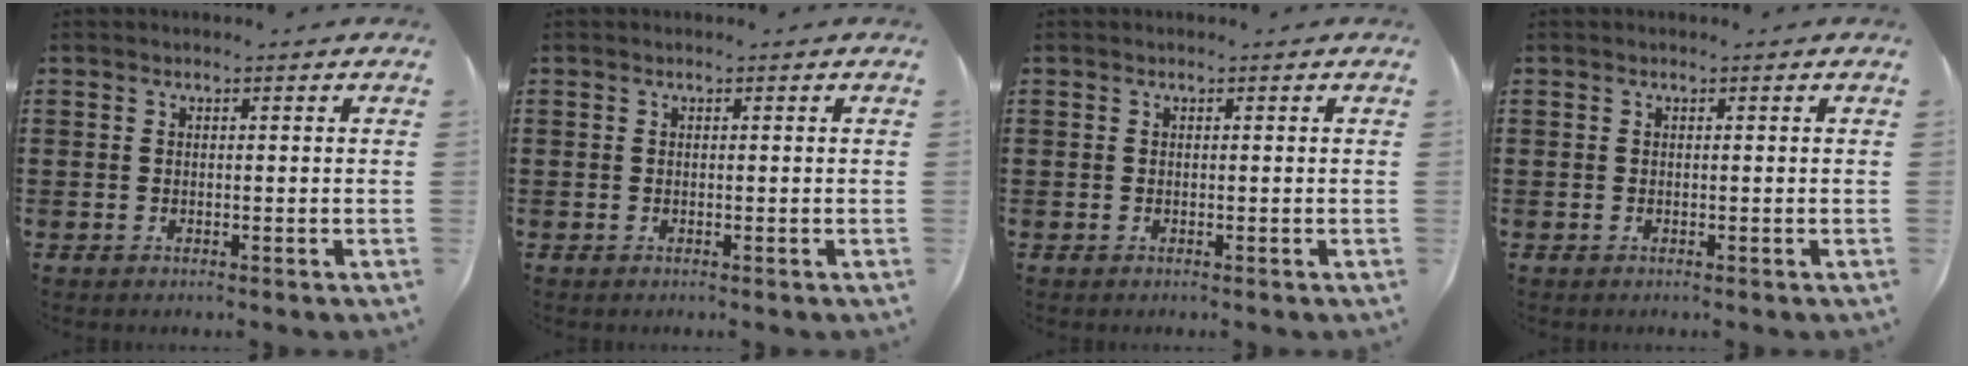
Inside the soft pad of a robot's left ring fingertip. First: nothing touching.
{"total": 0.0}
{"total": 0.0}
{"total": 0.0}